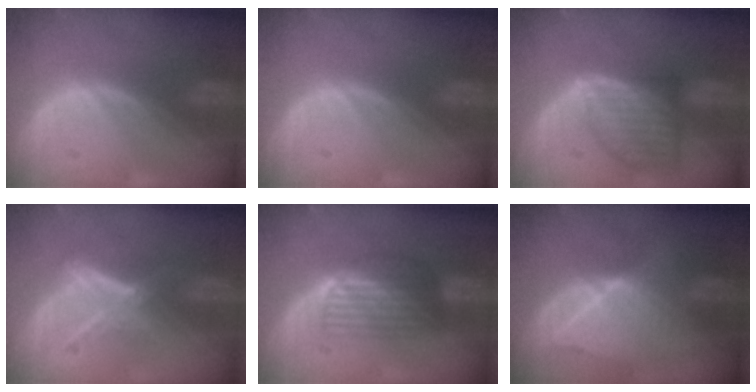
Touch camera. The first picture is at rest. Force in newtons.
{"total": 0.0}
{"total": 8.2, "press": 7.4, "slide": 3.4}
{"total": 5.8, "press": 5.1, "slide": 2.8}
{"total": 6.9, "press": 5.8, "slide": 3.7}
{"total": 9.2, "press": 8.3, "slide": 4.0}